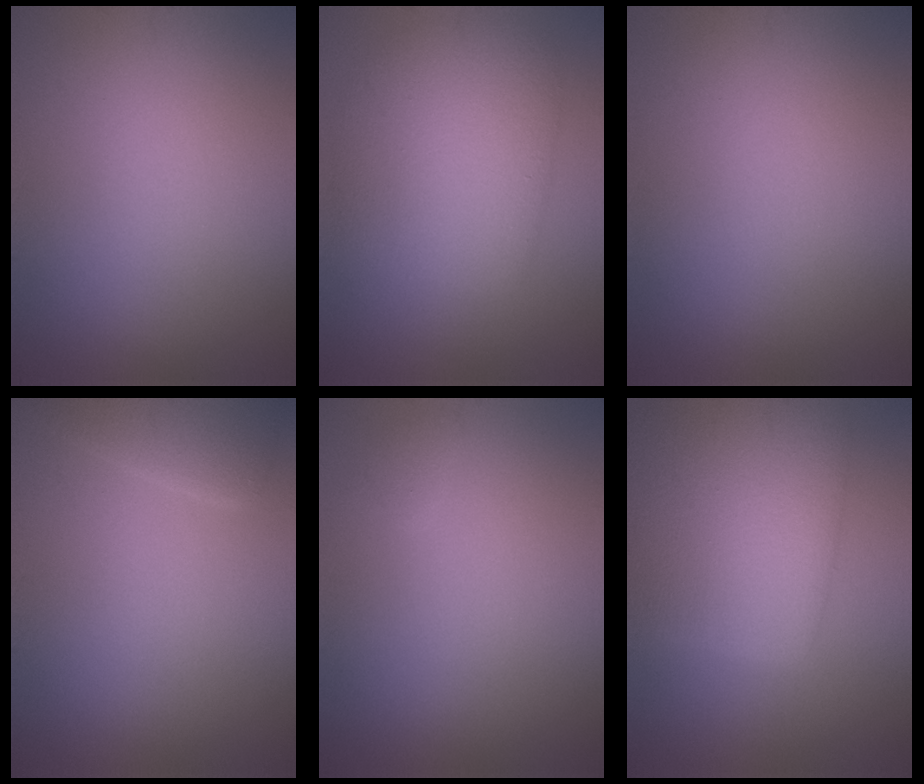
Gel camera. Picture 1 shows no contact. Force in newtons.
{"total": 6.0, "press": 6.0, "slide": 0.3}
{"total": 0.0}
{"total": 2.6, "press": 2.6, "slide": 0.3}
{"total": 0.5, "press": 0.5, "slide": 0.0}
{"total": 9.6, "press": 9.6, "slide": 0.3}